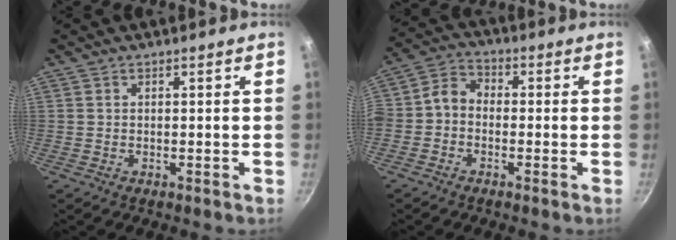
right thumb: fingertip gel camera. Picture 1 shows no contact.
{"total": 5.5, "force": [-1.4, 4.3, 3.2], "torque": [-0.051, 0.028, -0.046]}